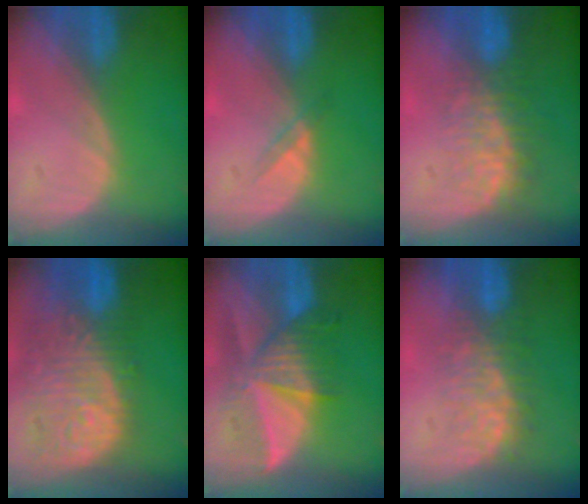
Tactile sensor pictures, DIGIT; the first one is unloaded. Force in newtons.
{"total": 1.8, "press": 1.4, "slide": 1.0}
{"total": 7.6, "press": 7.1, "slide": 2.8}
{"total": 13.6, "press": 11.4, "slide": 7.4}
{"total": 9.1, "press": 8.3, "slide": 3.8}
{"total": 6.7, "press": 6.6, "slide": 1.2}